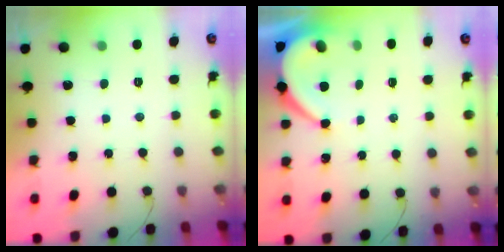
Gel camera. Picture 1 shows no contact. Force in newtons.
{"total": 5.3, "press": 5.2, "slide": 0.6}